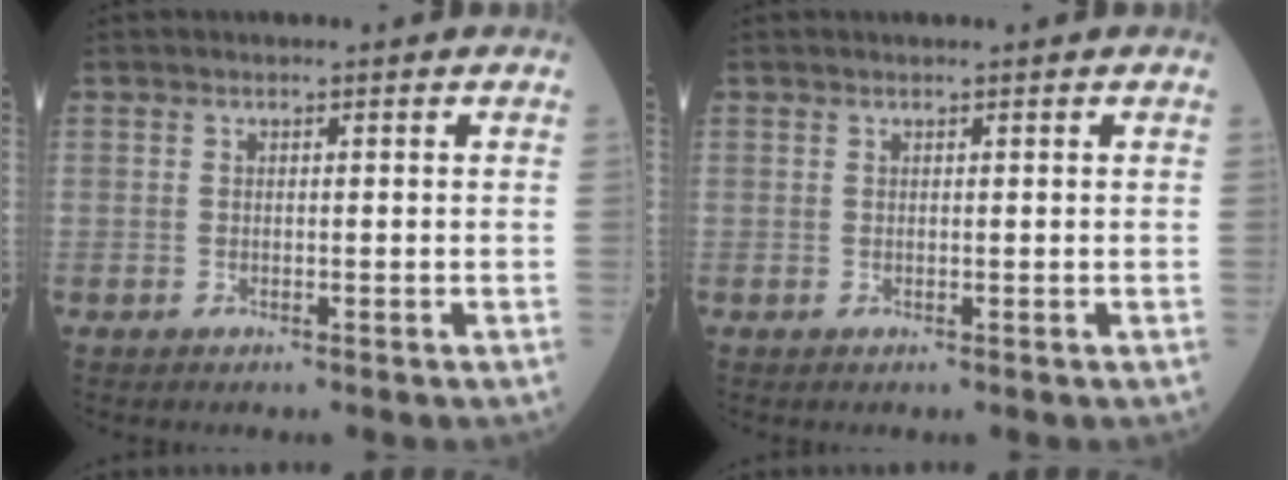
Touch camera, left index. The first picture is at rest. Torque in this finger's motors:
{"motor_torque": [-0.04, -0.04, -0.28, 0.00]}